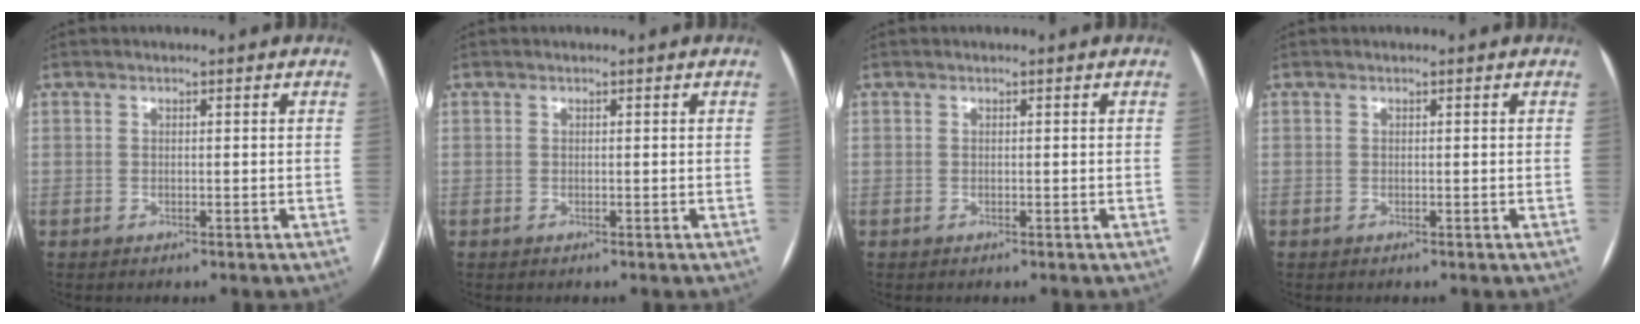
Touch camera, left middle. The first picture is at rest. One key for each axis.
{"total": 0.0}
{"total": 0.0}
{"total": 0.0}